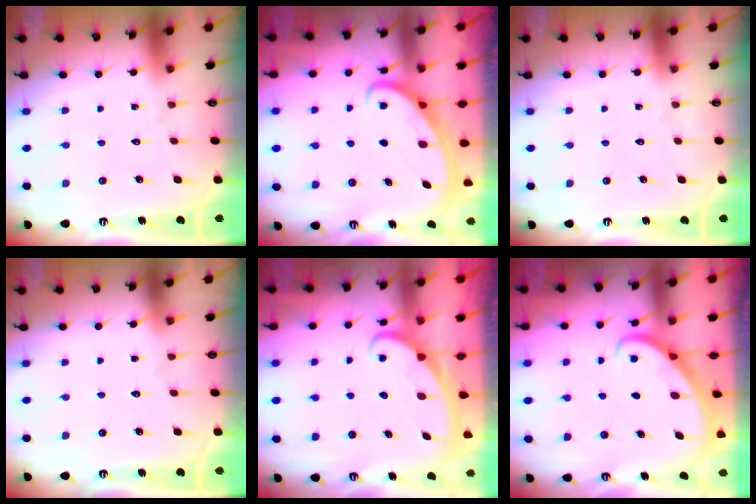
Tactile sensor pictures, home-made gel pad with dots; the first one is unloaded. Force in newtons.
{"total": 2.4, "press": 2.4, "slide": 0.4}
{"total": 0.0}
{"total": 0.0}
{"total": 2.6, "press": 2.6, "slide": 0.3}
{"total": 2.7, "press": 2.7, "slide": 0.2}